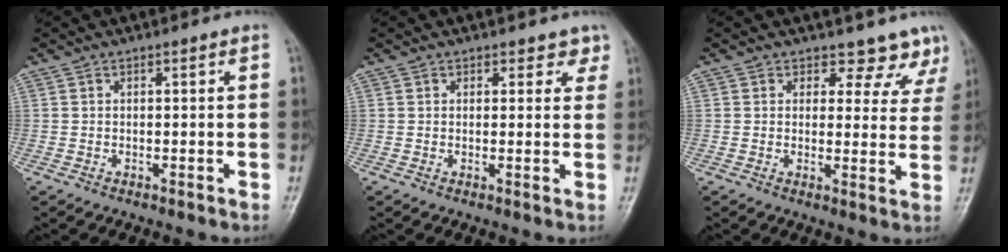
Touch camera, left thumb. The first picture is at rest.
{"total": 2.7, "force": [1.8, 1.9, 0.4], "torque": [0.029, -0.007, 0.014]}
{"total": 7.5, "force": [6.2, 4.1, 0.5], "torque": [0.041, -0.033, 0.053]}